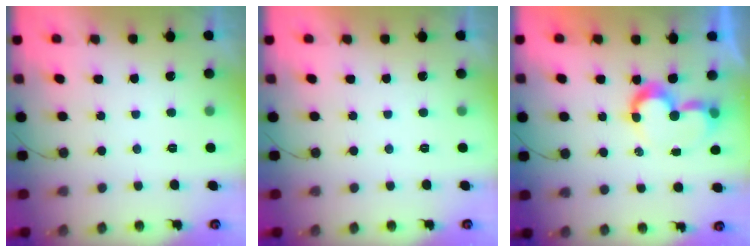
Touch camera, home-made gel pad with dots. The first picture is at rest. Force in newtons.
{"total": 1.6, "press": 1.6, "slide": 0.0}
{"total": 8.7, "press": 8.7, "slide": 0.7}